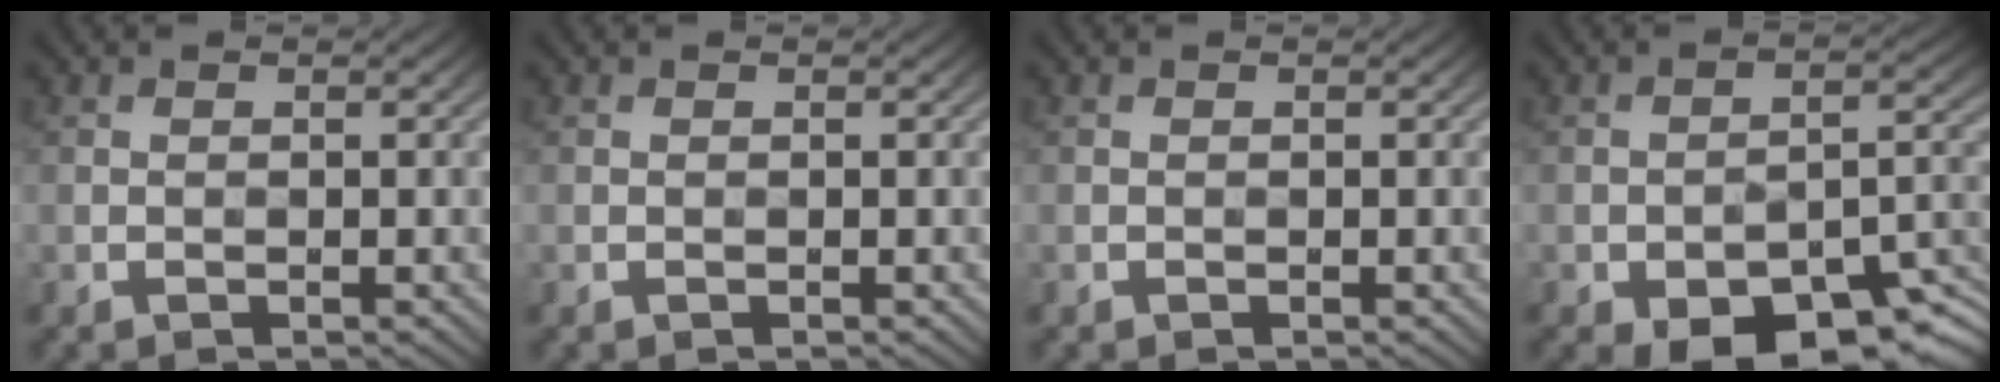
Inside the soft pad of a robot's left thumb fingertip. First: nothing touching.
{"total": 0.0}
{"total": 0.0}
{"total": 13.1, "force": [-8.7, 5.6, 8.1], "torque": [-0.112, -0.010, -0.126]}